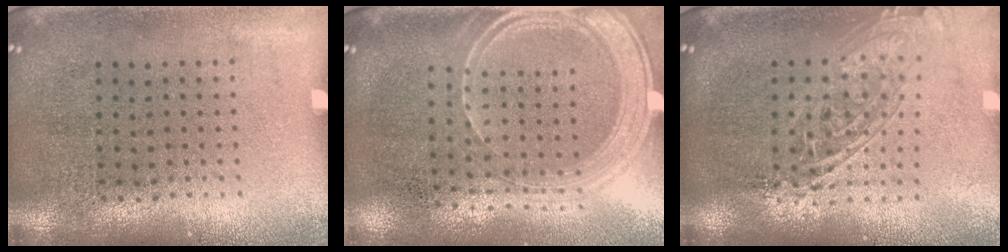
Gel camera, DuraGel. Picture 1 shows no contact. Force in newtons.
{"total": 1.9, "press": 1.7, "slide": 0.9}
{"total": 1.5, "press": 1.3, "slide": 0.9}